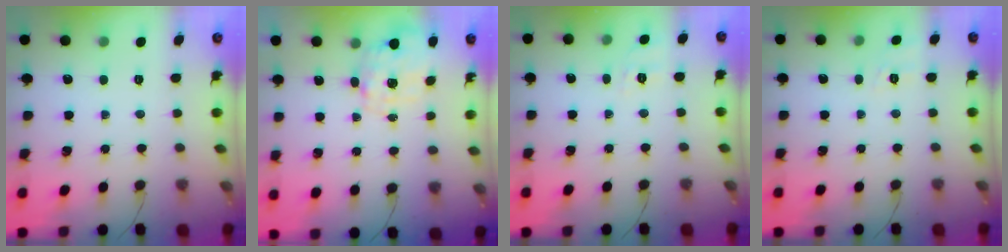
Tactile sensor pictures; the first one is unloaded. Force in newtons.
{"total": 2.8, "press": 2.6, "slide": 0.9}
{"total": 1.9, "press": 0.4, "slide": 1.9}
{"total": 7.8, "press": 7.5, "slide": 2.1}